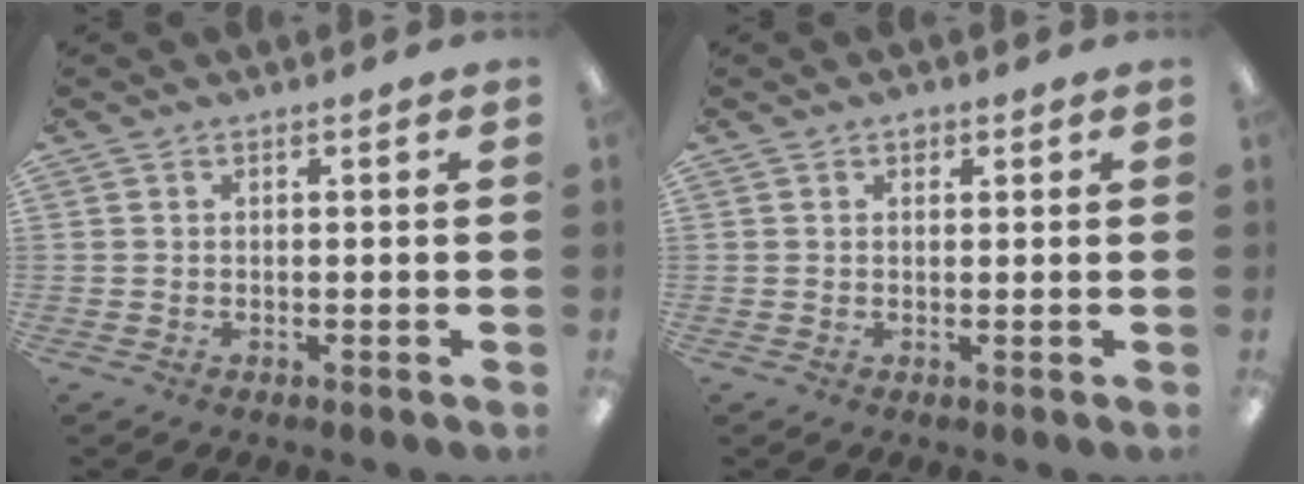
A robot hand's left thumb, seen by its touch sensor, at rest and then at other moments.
{"total": 1.3, "force": [0.7, 0.8, 0.7], "torque": [-0.007, -0.001, 0.012]}